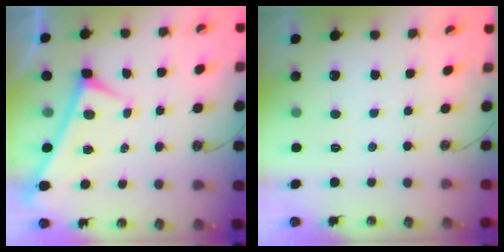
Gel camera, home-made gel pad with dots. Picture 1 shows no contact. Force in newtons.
{"total": 0.0}